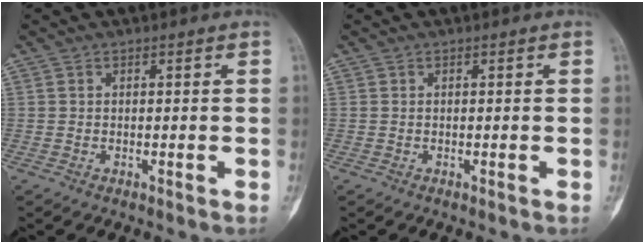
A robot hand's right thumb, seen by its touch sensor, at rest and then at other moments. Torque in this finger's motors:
{"motor_torque": [-0.04, -0.03, 0.04, -0.04, 0.00]}